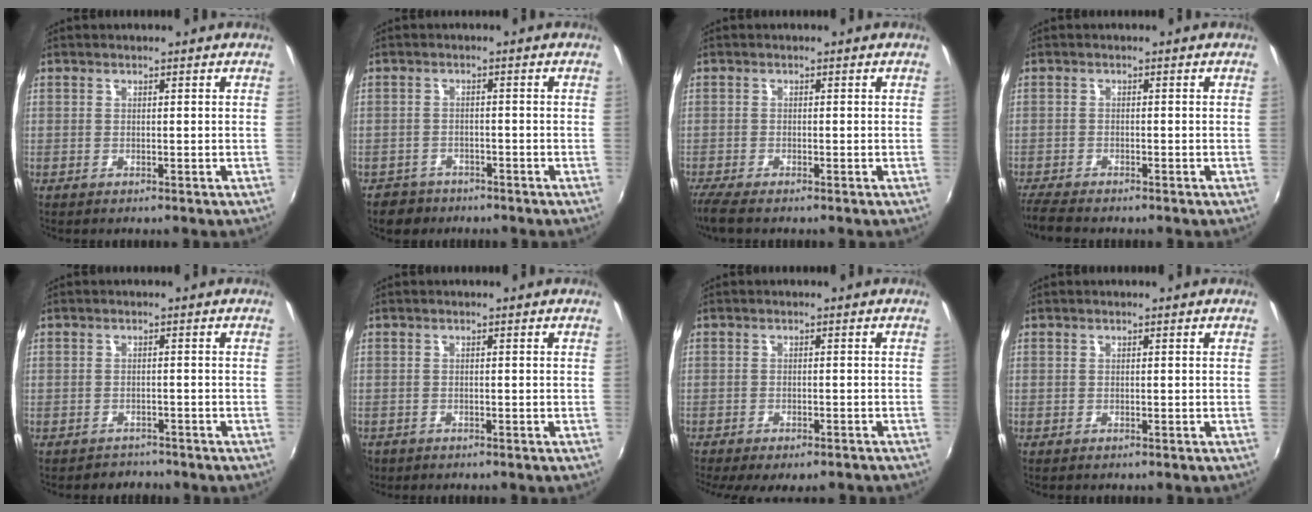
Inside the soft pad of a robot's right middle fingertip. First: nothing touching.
{"total": 3.9, "force": [-2.9, 2.5, 0.5], "torque": [-0.024, 0.003, -0.050]}
{"total": 3.2, "force": [-2.5, 0.2, 2.0], "torque": [-0.050, -0.016, -0.052]}
{"total": 4.0, "force": [-3.6, 0.3, 1.6], "torque": [-0.046, -0.022, -0.071]}
{"total": 2.7, "force": [-2.4, 1.2, -0.2], "torque": [-0.004, 0.000, -0.039]}
{"total": 2.6, "force": [-1.7, 1.8, 0.8], "torque": [-0.023, -0.008, -0.028]}
{"total": 7.7, "force": [-6.1, 2.1, 4.2], "torque": [-0.091, -0.032, -0.089]}
{"total": 0.0}